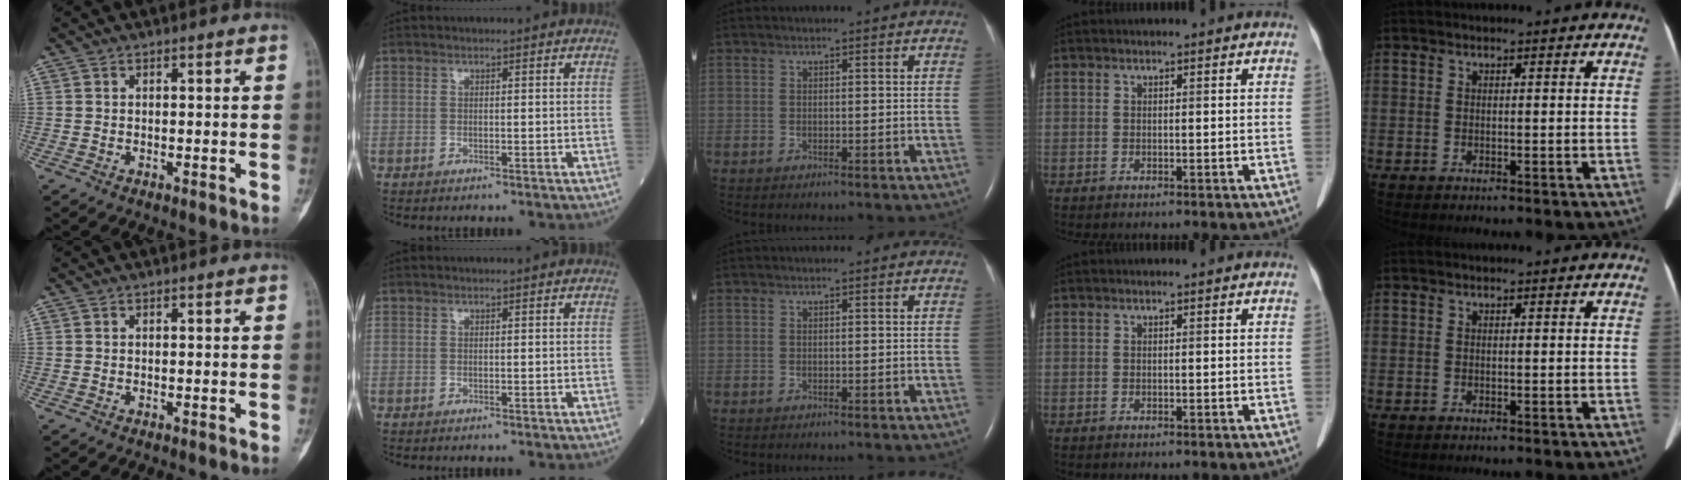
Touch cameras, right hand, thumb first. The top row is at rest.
{}